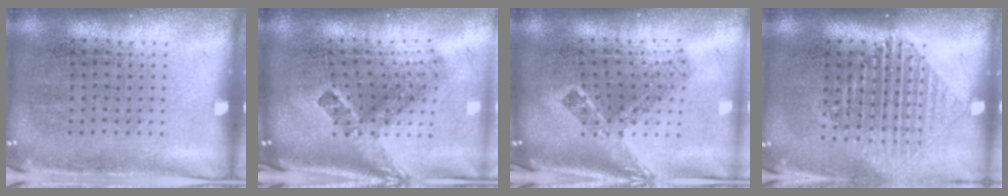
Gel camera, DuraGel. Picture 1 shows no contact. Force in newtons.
{"total": 2.6, "press": 1.6, "slide": 2.0}
{"total": 2.4, "press": 1.6, "slide": 1.8}
{"total": 1.2, "press": 1.1, "slide": 0.5}